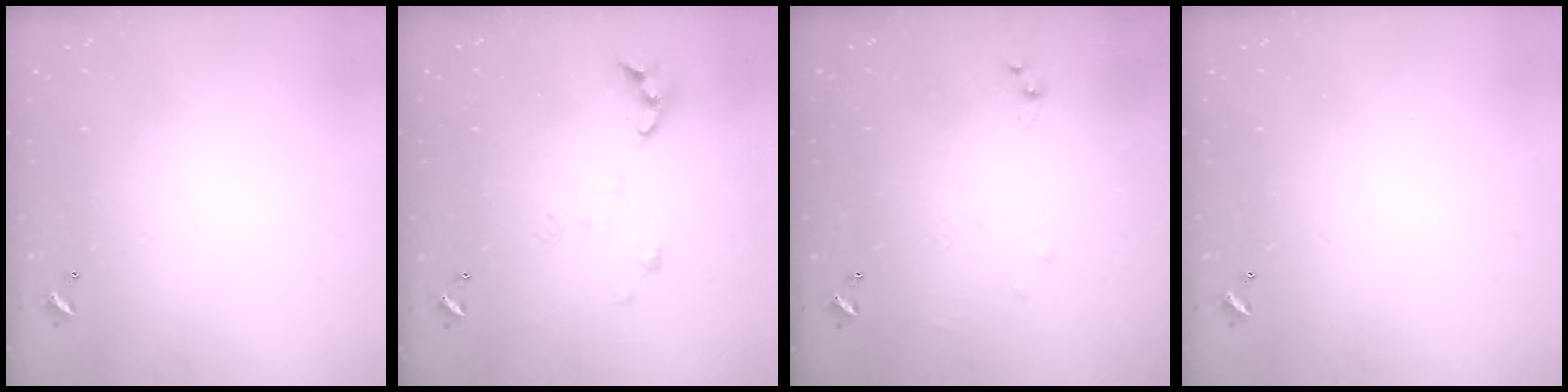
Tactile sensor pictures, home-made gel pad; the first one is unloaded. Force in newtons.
{"total": 4.7, "press": 4.7, "slide": 0.4}
{"total": 5.1, "press": 5.1, "slide": 0.6}
{"total": 0.0}